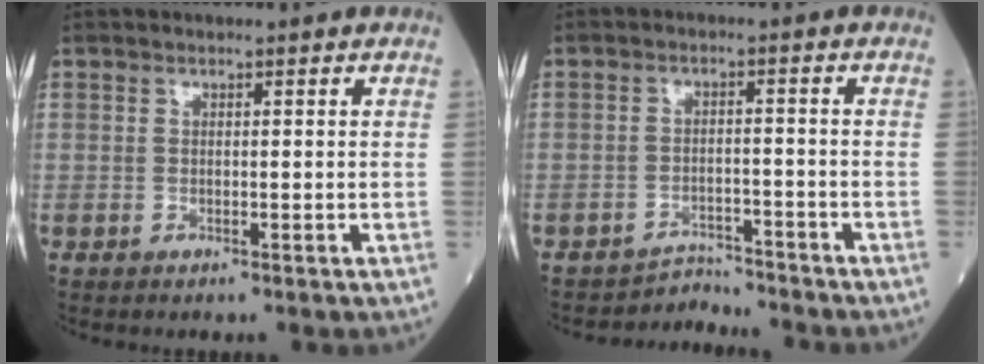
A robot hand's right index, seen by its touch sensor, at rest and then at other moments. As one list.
[{"total": 3.8, "force": [-3.4, 0.1, -1.7], "torque": [0.034, 0.005, -0.051]}]